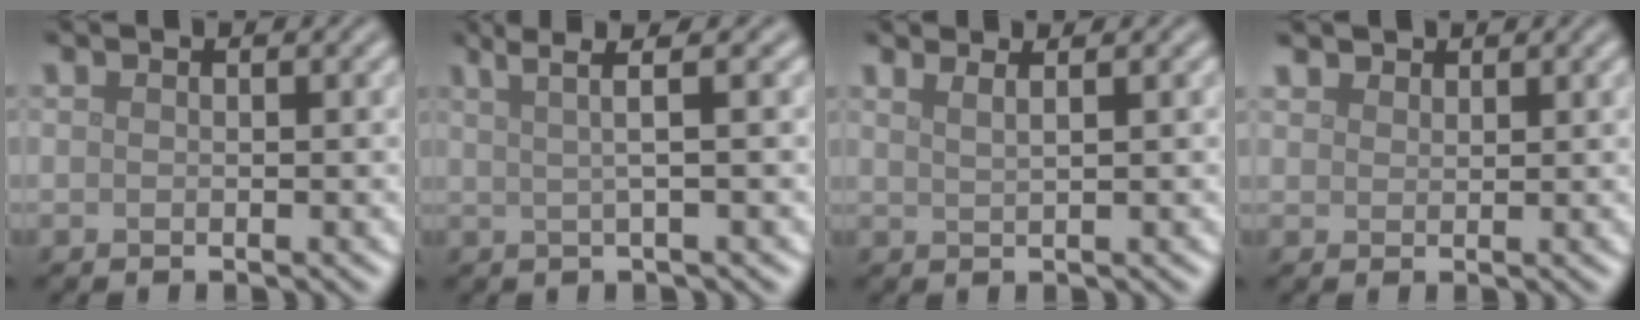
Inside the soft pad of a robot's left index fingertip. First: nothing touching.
{"total": 3.4, "force": [1.7, 0.5, 3.0], "torque": [-0.050, 0.008, 0.022]}
{"total": 2.9, "force": [2.0, 1.2, 1.7], "torque": [-0.004, 0.012, 0.000]}
{"total": 1.5, "force": [1.3, 0.7, 0.1], "torque": [-0.005, 0.003, 0.025]}